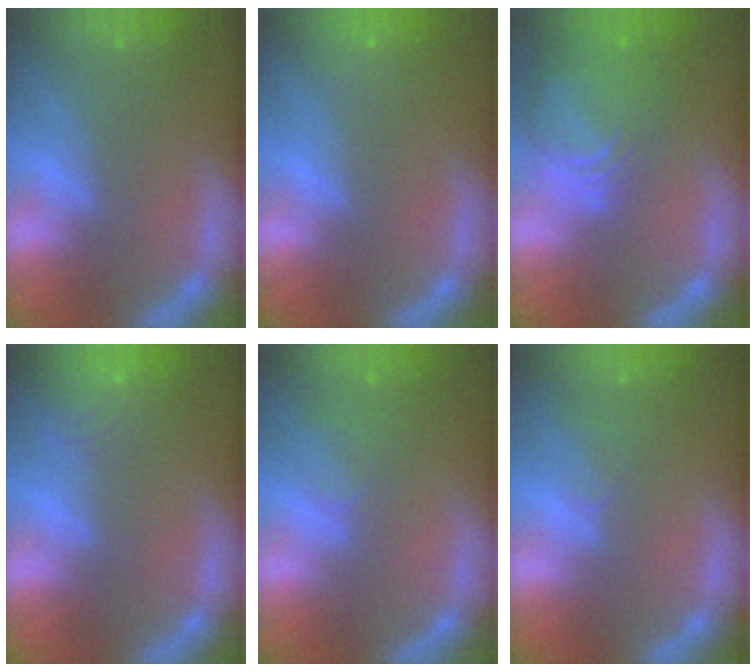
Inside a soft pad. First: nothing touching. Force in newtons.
{"total": 0.9}
{"total": 9.5}
{"total": 4.5}
{"total": 2.5}
{"total": 1.5}